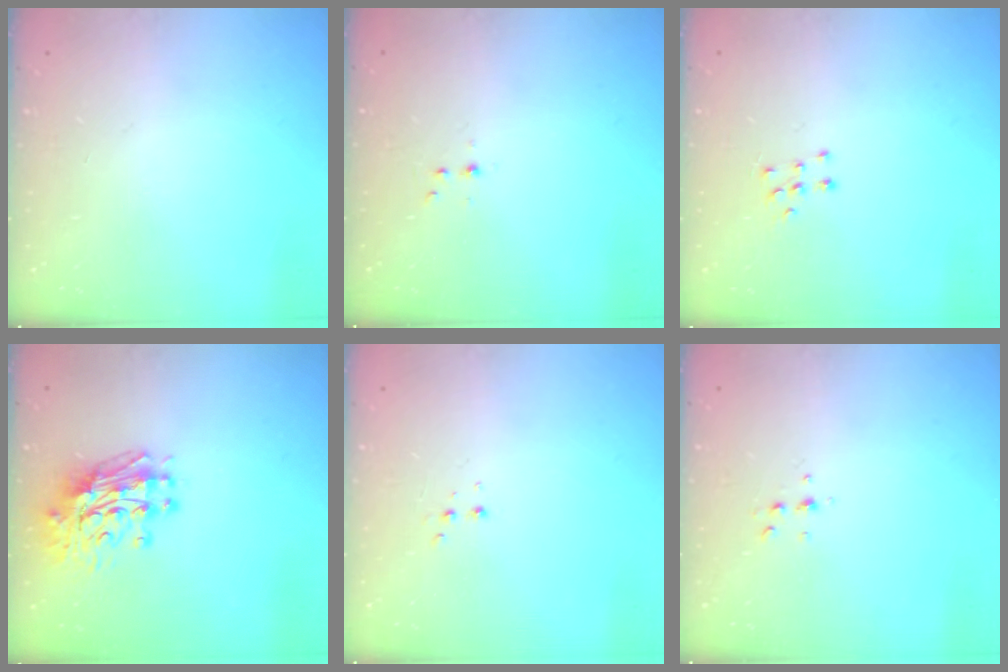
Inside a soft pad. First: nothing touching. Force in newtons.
{"total": 3.0, "press": 2.6, "slide": 1.5}
{"total": 6.0, "press": 6.0, "slide": 0.4}
{"total": 11.5, "press": 11.4, "slide": 1.2}
{"total": 2.5, "press": 2.4, "slide": 0.8}
{"total": 4.1, "press": 4.0, "slide": 0.9}